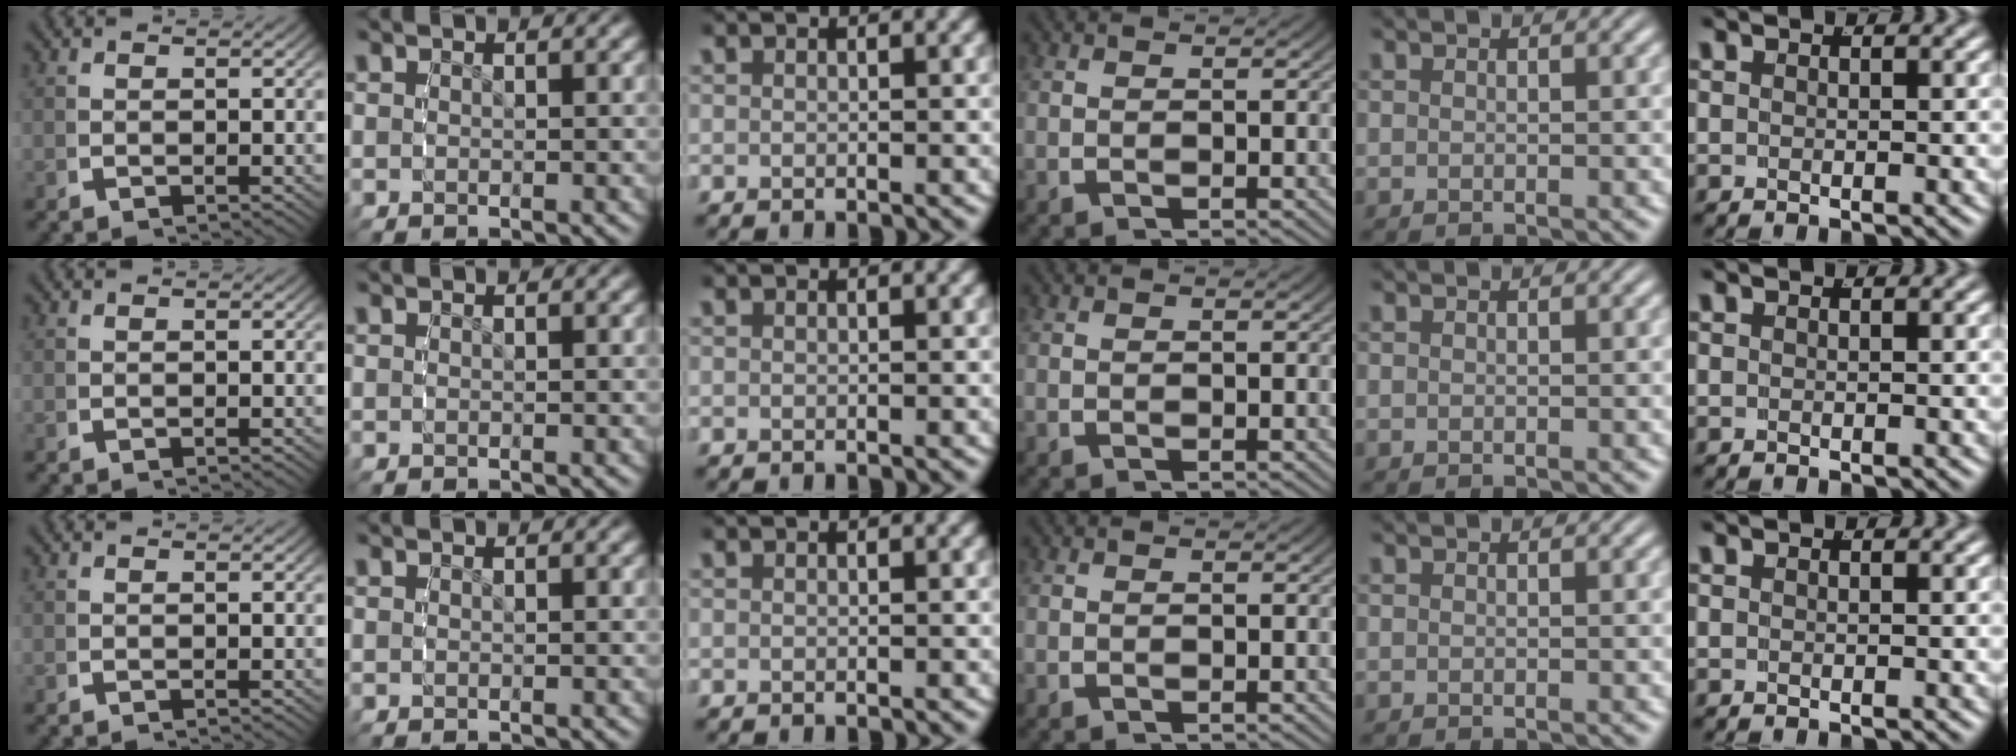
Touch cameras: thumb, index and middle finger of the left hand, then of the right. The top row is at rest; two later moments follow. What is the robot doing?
{"motion": "reach", "object": "bowl"}